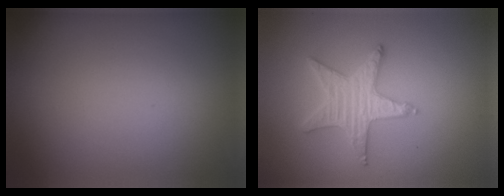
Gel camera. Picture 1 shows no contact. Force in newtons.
{"total": 3.5, "press": 3.4, "slide": 0.8}